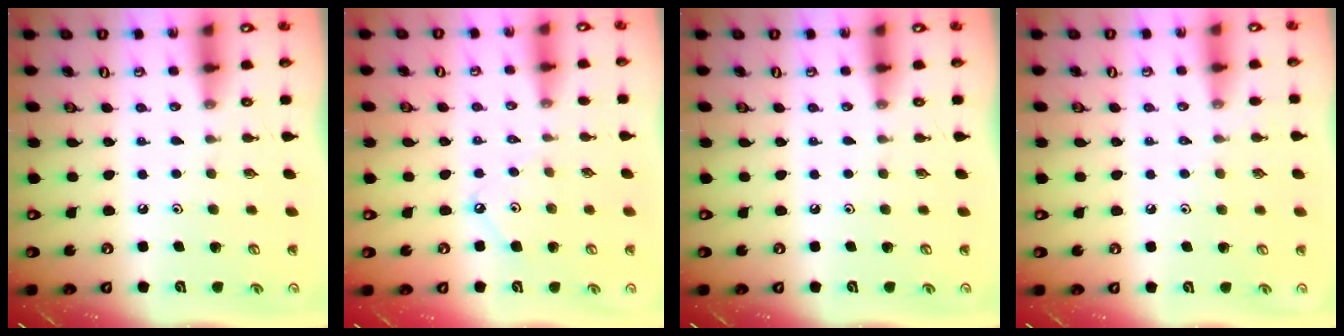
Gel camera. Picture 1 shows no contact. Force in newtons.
{"total": 3.2, "press": 3.2, "slide": 0.2}
{"total": 0.0}
{"total": 3.0, "press": 2.9, "slide": 0.5}